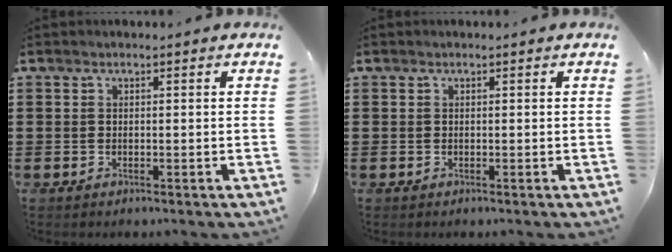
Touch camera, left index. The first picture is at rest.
{"total": 0.0}